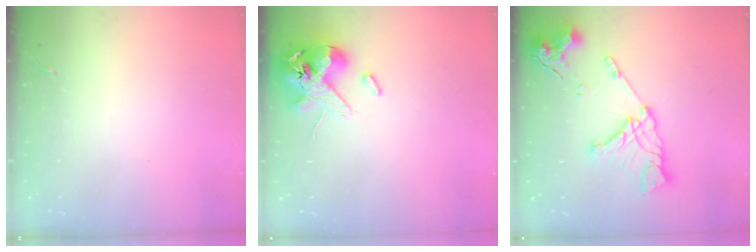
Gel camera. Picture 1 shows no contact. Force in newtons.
{"total": 13.4, "press": 13.2, "slide": 2.3}
{"total": 17.1, "press": 17.0, "slide": 1.9}